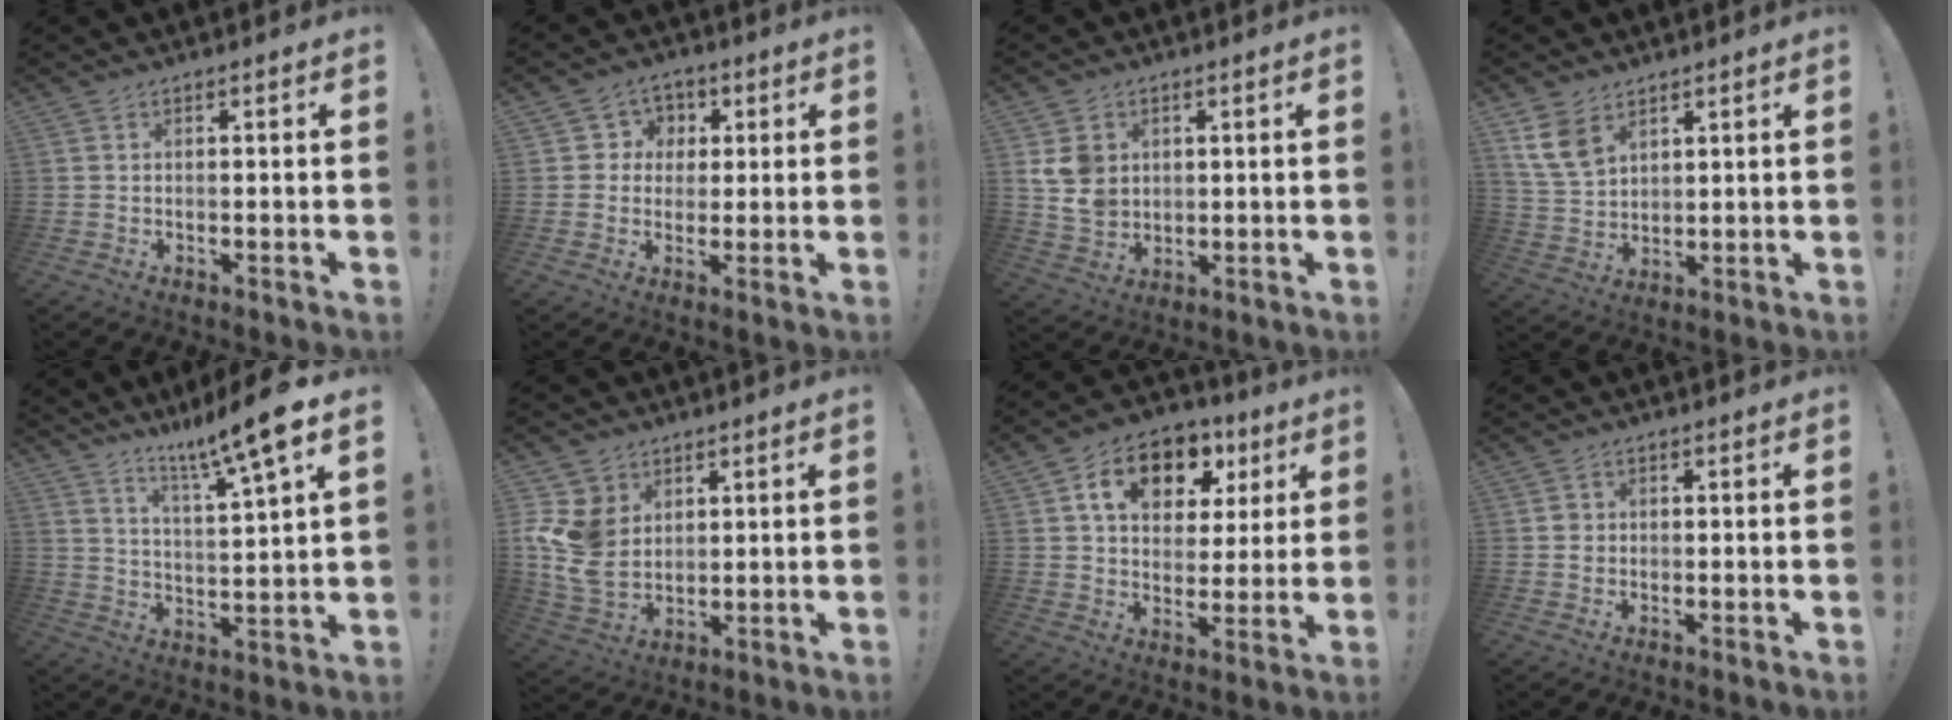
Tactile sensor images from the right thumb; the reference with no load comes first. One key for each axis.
{"total": 6.1, "fx": 0.2, "fy": 6.0, "fz": 1.2, "tx": -0.020, "ty": 0.008, "tz": 0.007}
{"total": 8.2, "fx": 2.9, "fy": 6.9, "fz": 3.4, "tx": -0.056, "ty": -0.009, "tz": 0.061}
{"total": 9.2, "fx": 5.6, "fy": 5.9, "fz": 4.4, "tx": -0.077, "ty": -0.023, "tz": 0.113}
{"total": 12.9, "fx": 9.1, "fy": 0.5, "fz": 9.1, "tx": -0.146, "ty": -0.063, "tz": 0.140}
{"total": 12.6, "fx": 3.5, "fy": 10.3, "fz": 6.3, "tx": -0.131, "ty": -0.030, "tz": 0.073}
{"total": 14.5, "fx": 6.2, "fy": 9.9, "fz": 8.6, "tx": -0.134, "ty": -0.016, "tz": 0.112}
{"total": 2.0, "fx": 0.1, "fy": 1.9, "fz": 0.6, "tx": -0.005, "ty": 0.003, "tz": 0.000}